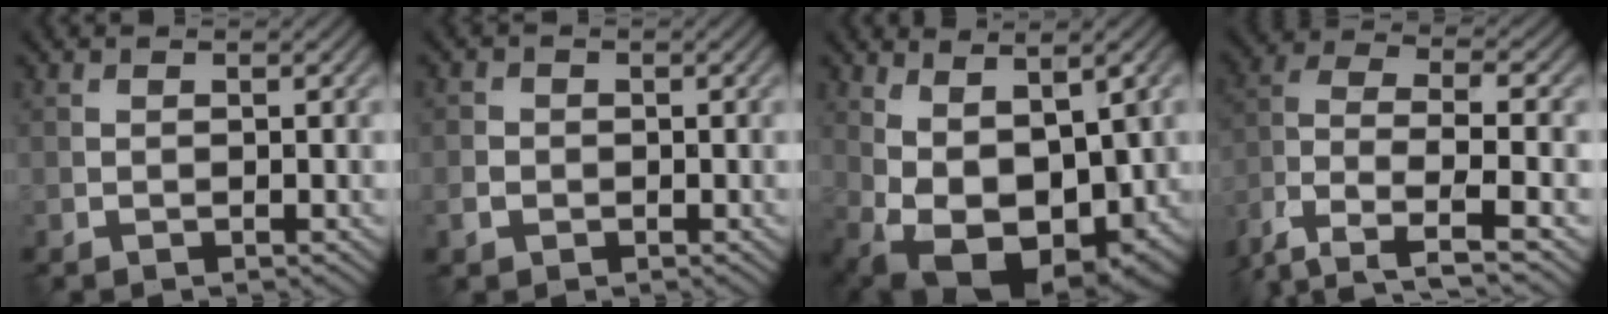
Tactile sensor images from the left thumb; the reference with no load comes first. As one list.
[{"total": 2.0, "force": [-0.7, 1.8, 0.7], "torque": [-0.015, -0.003, -0.017]}, {"total": 13.8, "force": [0.5, 7.1, 11.8], "torque": [-0.223, -0.033, 0.054]}, {"total": 8.8, "force": [-4.8, 3.6, 6.4], "torque": [-0.142, -0.015, -0.102]}]